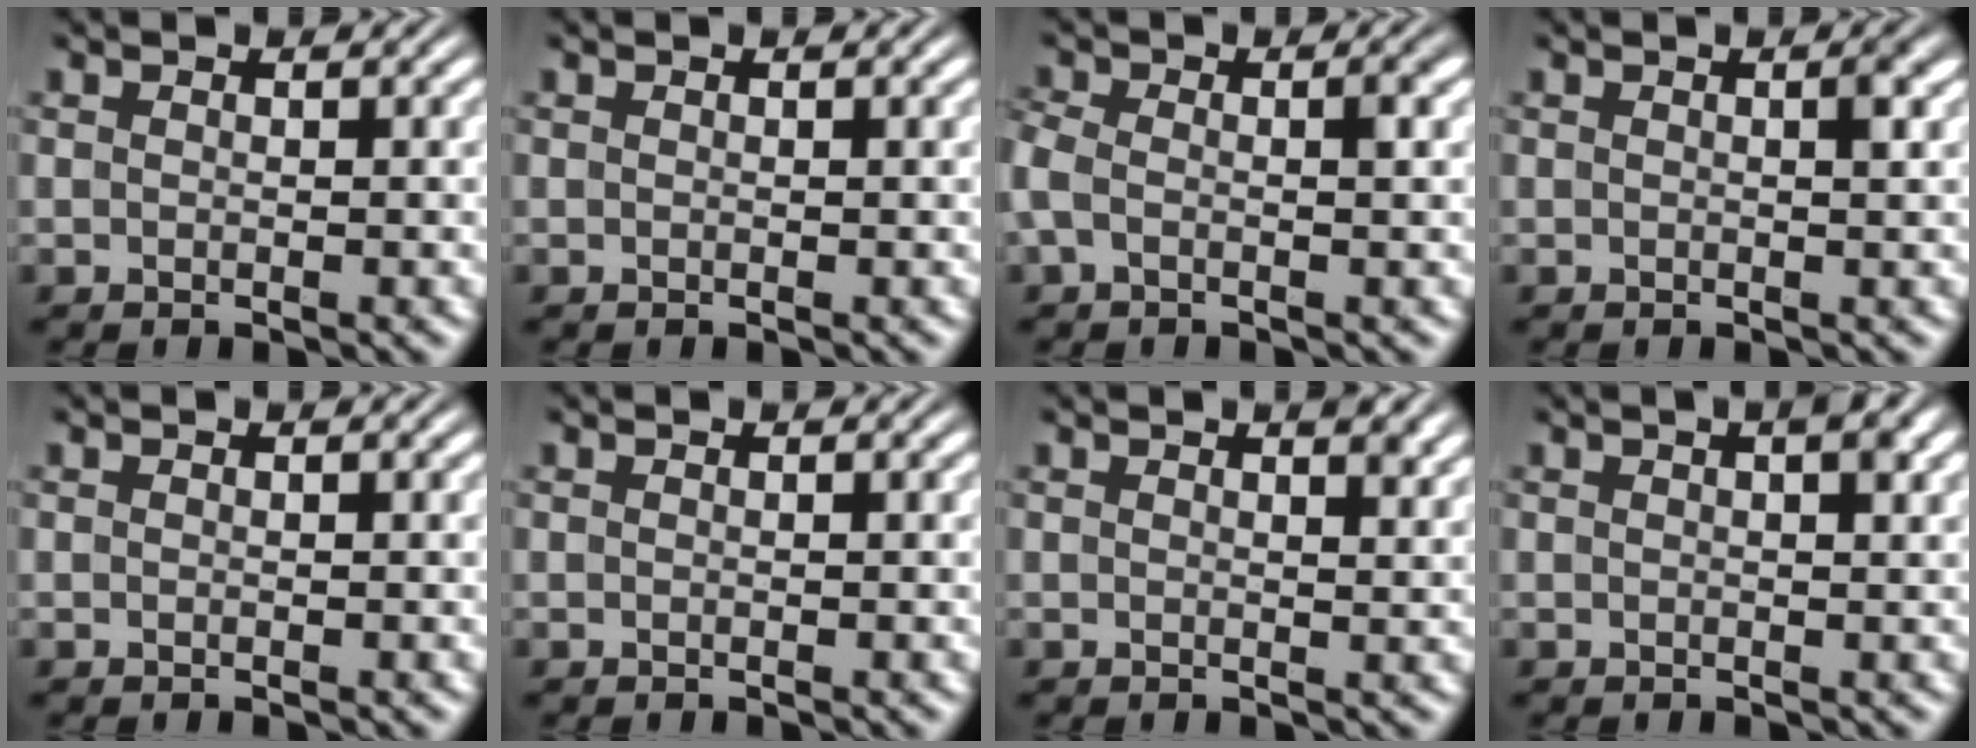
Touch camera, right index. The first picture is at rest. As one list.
[{"total": 0.0}, {"total": 2.9, "force": [-0.5, 1.8, 2.3], "torque": [-0.058, -0.006, -0.012]}, {"total": 1.0, "force": [0.2, 0.0, 0.9], "torque": [-0.009, 0.001, 0.000]}, {"total": 0.0}, {"total": 0.0}, {"total": 1.3, "force": [1.0, -0.1, 0.8], "torque": [-0.004, -0.005, 0.015]}, {"total": 2.0, "force": [0.9, 0.2, 1.8], "torque": [-0.015, 0.009, 0.010]}]